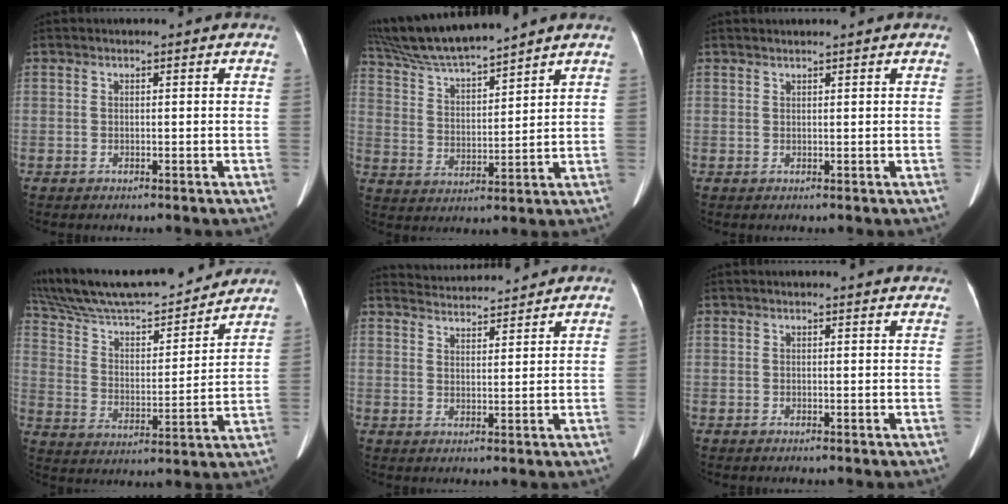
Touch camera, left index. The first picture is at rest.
{"total": 12.6, "force": [11.6, 0.1, 4.9], "torque": [-0.099, 0.016, 0.222]}
{"total": 1.8, "force": [1.7, 0.0, 0.6], "torque": [-0.007, 0.019, 0.033]}
{"total": 24.4, "force": [21.9, 4.4, 9.9], "torque": [-0.185, 0.016, 0.340]}
{"total": 7.9, "force": [7.8, 0.6, 0.9], "torque": [-0.025, 0.021, 0.121]}
{"total": 5.6, "force": [5.3, 0.4, 1.6], "torque": [-0.016, 0.020, 0.050]}